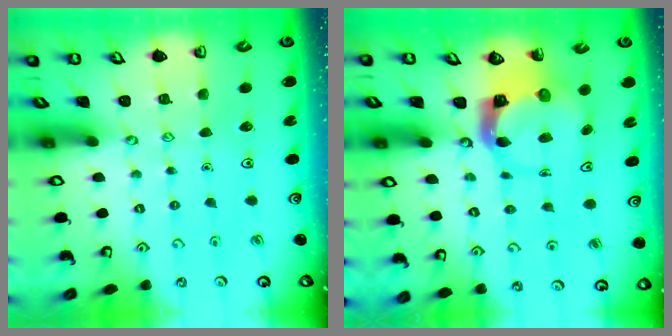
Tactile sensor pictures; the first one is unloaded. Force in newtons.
{"total": 6.2, "press": 6.1, "slide": 1.1}